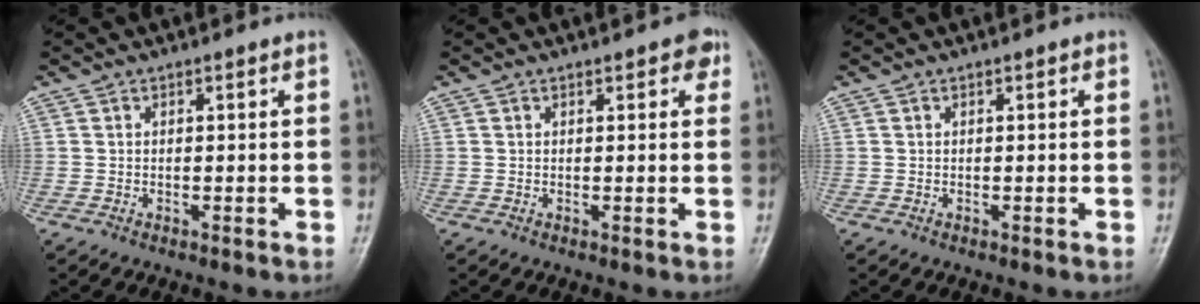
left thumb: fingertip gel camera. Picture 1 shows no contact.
{"total": 2.6, "force": [1.4, 1.3, 1.8], "torque": [-0.009, -0.002, 0.013]}
{"total": 0.0}